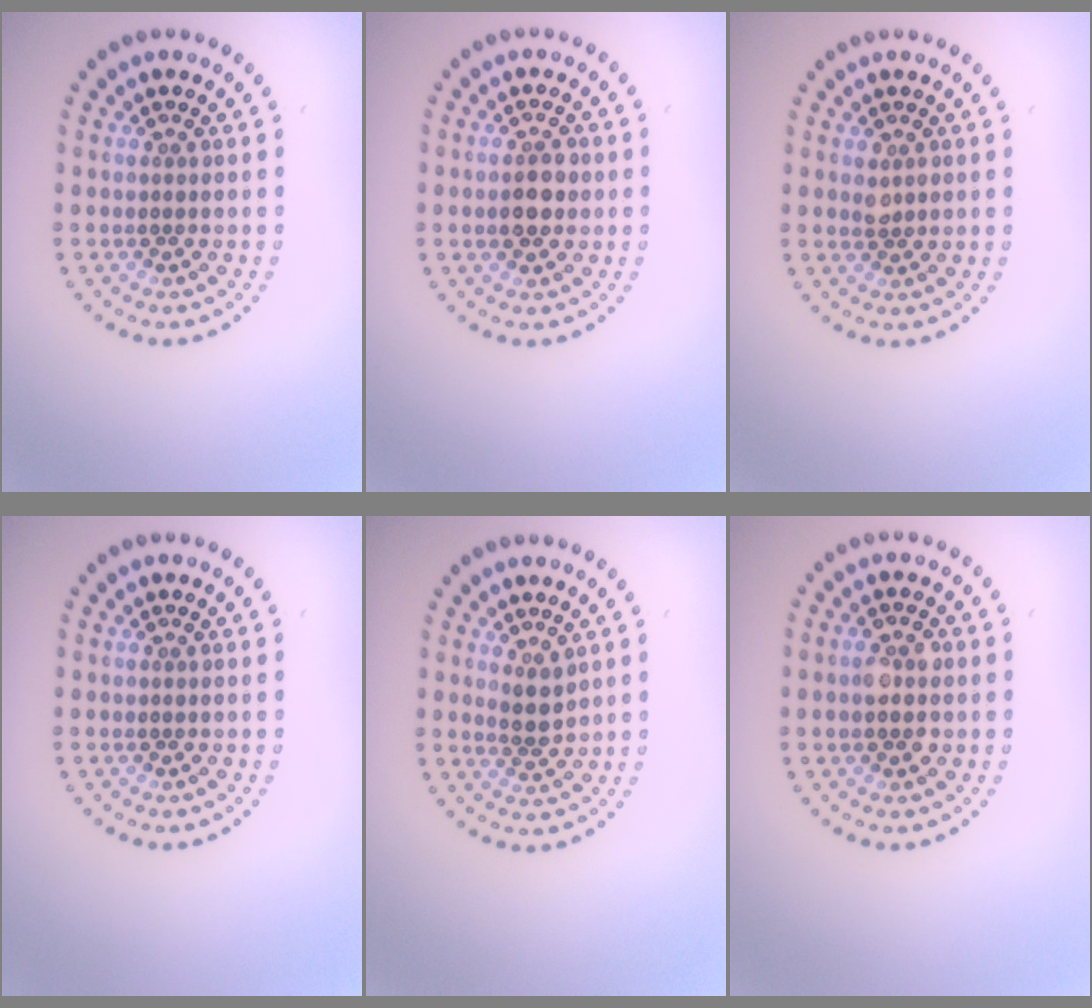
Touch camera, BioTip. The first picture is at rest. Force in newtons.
{"total": 2.8, "press": 2.8, "slide": 0.1}
{"total": 1.1, "press": 1.1, "slide": 0.1}
{"total": 0.0}
{"total": 1.9, "press": 1.5, "slide": 1.1}
{"total": 2.7, "press": 2.7, "slide": 0.3}